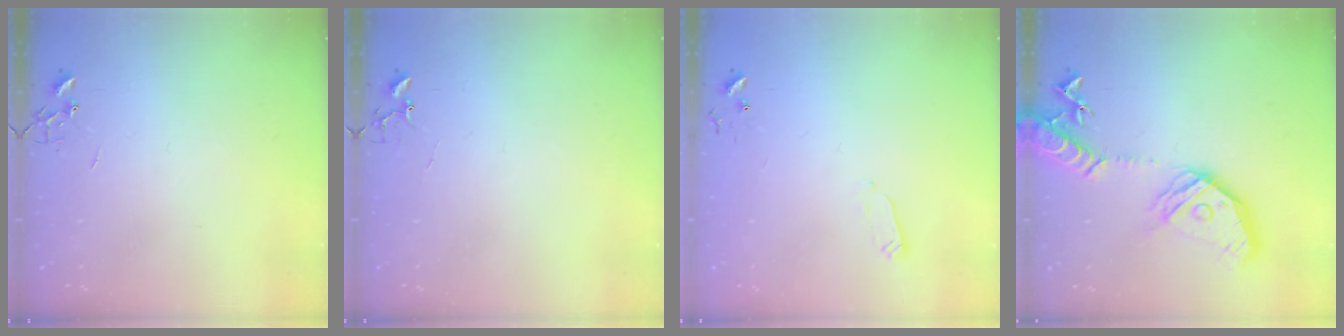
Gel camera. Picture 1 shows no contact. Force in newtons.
{"total": 4.0, "press": 4.0, "slide": 0.3}
{"total": 2.4, "press": 2.3, "slide": 0.4}
{"total": 21.3, "press": 21.1, "slide": 3.1}